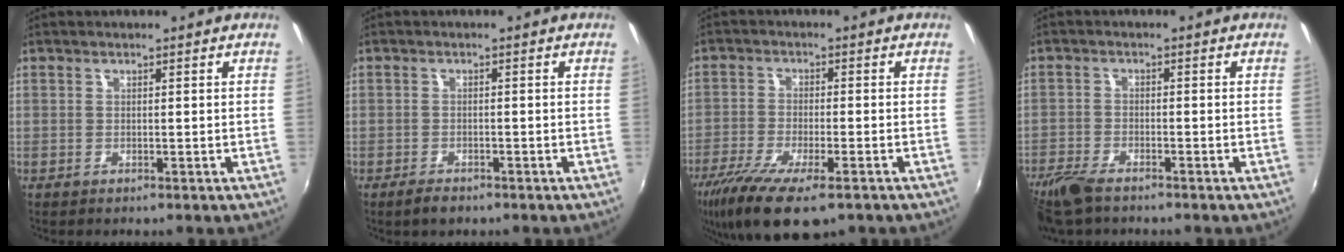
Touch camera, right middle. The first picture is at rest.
{"total": 2.7, "force": [-2.0, 1.2, 1.2], "torque": [-0.033, -0.005, -0.037]}
{"total": 13.1, "force": [-8.7, 3.7, 9.1], "torque": [-0.195, -0.047, -0.154]}
{"total": 7.4, "force": [-5.9, 2.3, 3.8], "torque": [-0.107, -0.024, -0.117]}